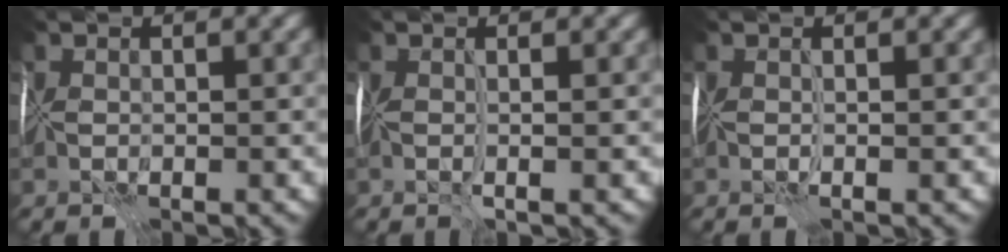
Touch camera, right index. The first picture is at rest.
{"total": 1.7, "force": [0.0, 0.1, 1.7], "torque": [-0.028, -0.002, -0.003]}
{"total": 1.3, "force": [0.1, 0.1, 1.3], "torque": [-0.019, -0.002, -0.001]}